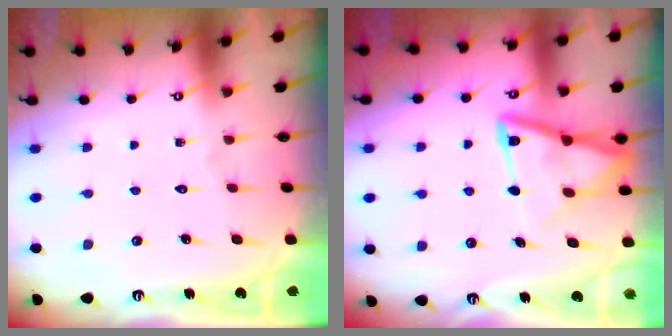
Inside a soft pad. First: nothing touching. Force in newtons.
{"total": 12.2, "press": 12.1, "slide": 1.1}